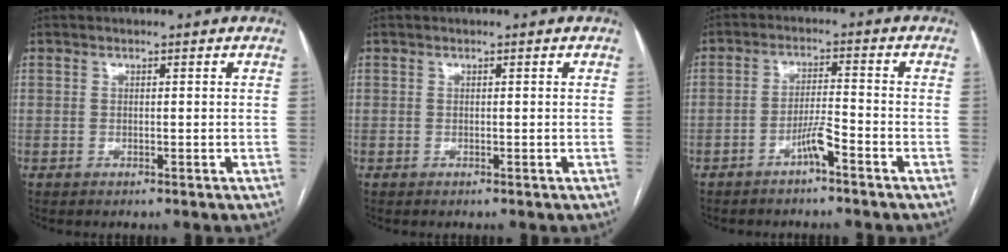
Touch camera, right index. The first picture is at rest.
{"total": 0.0}
{"total": 3.9, "force": [-2.6, 0.0, 2.9], "torque": [-0.055, 0.005, -0.048]}